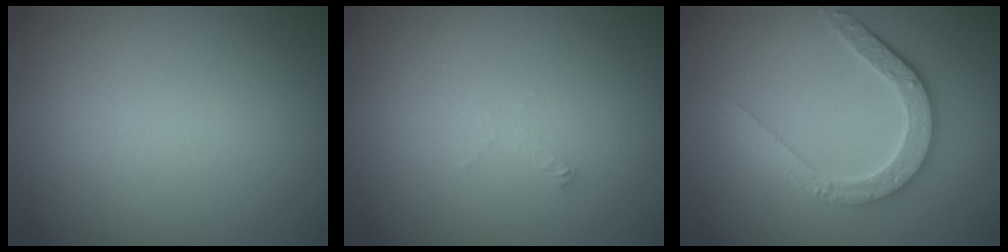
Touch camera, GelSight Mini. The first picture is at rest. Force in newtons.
{"total": 0.5, "press": 0.5, "slide": 0.1}
{"total": 4.6, "press": 3.5, "slide": 3.0}